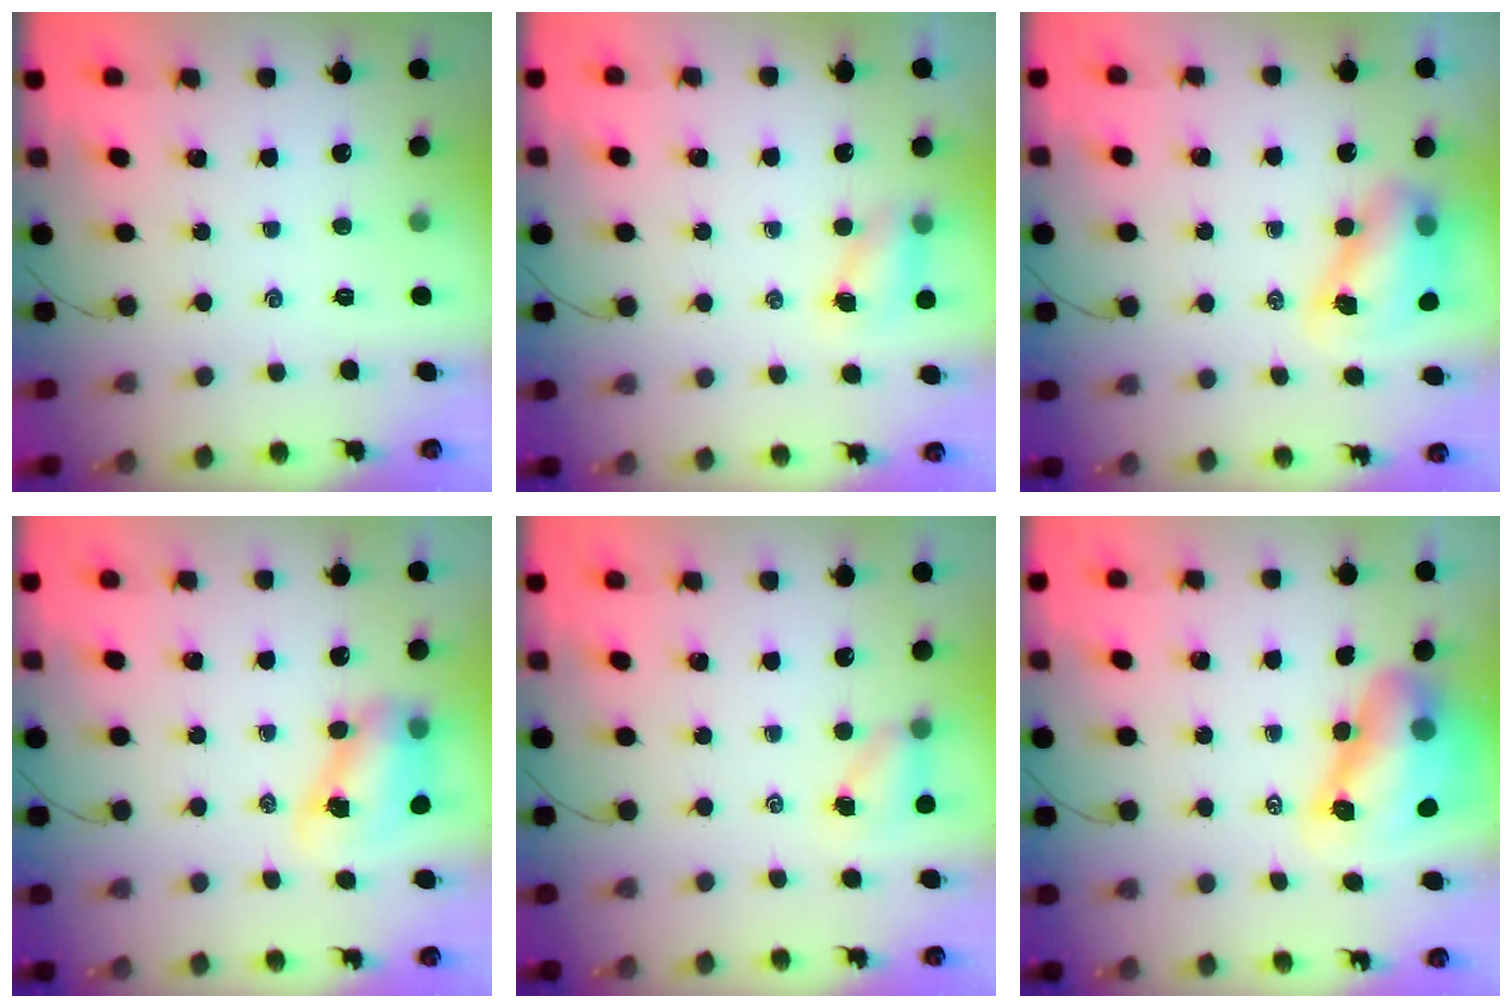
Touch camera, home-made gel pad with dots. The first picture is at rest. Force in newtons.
{"total": 4.9, "press": 4.8, "slide": 1.0}
{"total": 8.5, "press": 8.3, "slide": 2.0}
{"total": 8.4, "press": 8.3, "slide": 1.7}
{"total": 3.4, "press": 3.4, "slide": 0.6}
{"total": 11.9, "press": 11.4, "slide": 3.4}